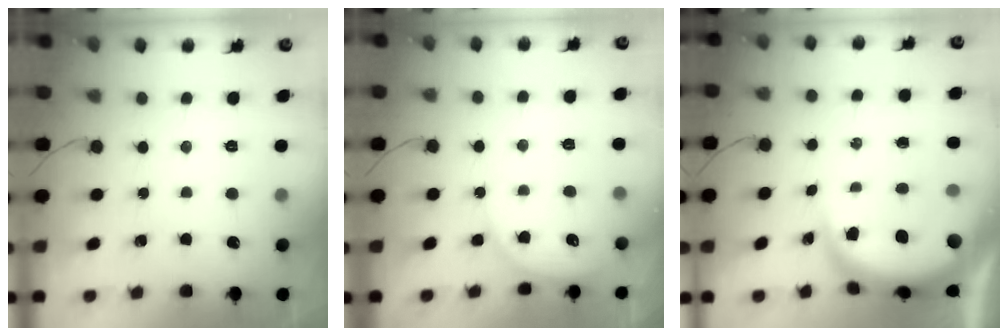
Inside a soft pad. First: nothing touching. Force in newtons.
{"total": 5.1, "press": 5.1, "slide": 0.4}
{"total": 6.5, "press": 6.4, "slide": 1.0}